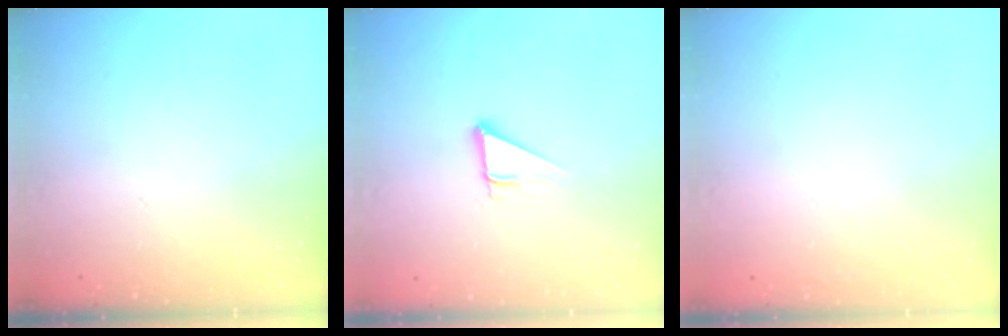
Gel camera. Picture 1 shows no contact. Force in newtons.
{"total": 3.2, "press": 3.2, "slide": 0.2}
{"total": 0.8, "press": 0.8, "slide": 0.1}